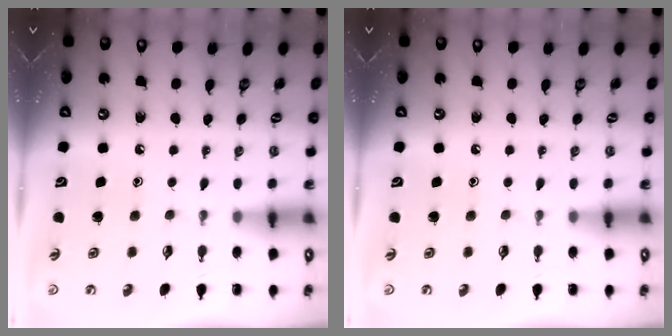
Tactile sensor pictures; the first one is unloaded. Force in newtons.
{"total": 0.0}